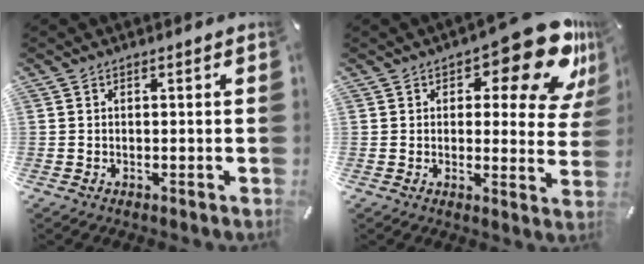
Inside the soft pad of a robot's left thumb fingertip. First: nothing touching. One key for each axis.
{"total": 16.4, "fx": 9.5, "fy": 6.7, "fz": 11.6, "tx": -0.142, "ty": -0.065, "tz": 0.154}